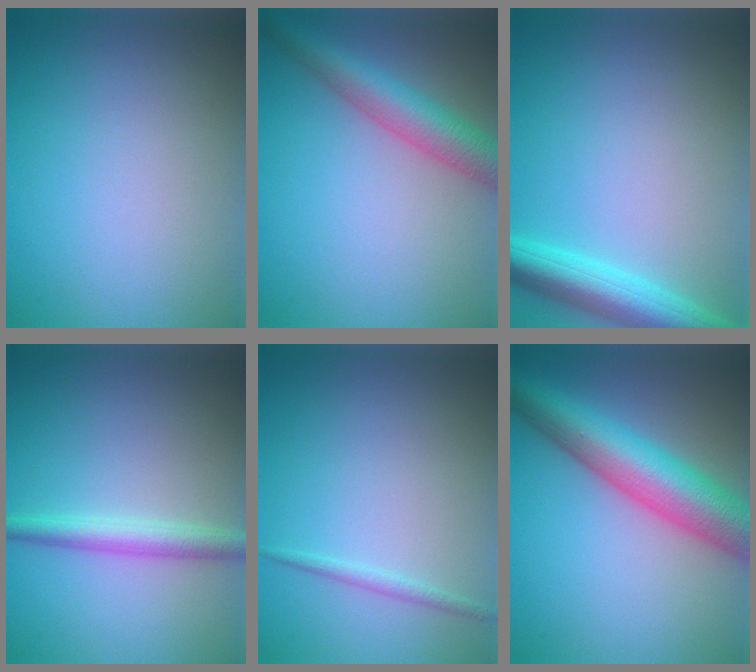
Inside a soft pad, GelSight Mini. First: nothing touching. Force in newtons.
{"total": 5.1, "press": 5.1, "slide": 0.2}
{"total": 5.6, "press": 5.6, "slide": 0.3}
{"total": 2.7, "press": 2.7, "slide": 0.0}
{"total": 0.9, "press": 0.9, "slide": 0.1}
{"total": 8.6, "press": 8.6, "slide": 0.4}